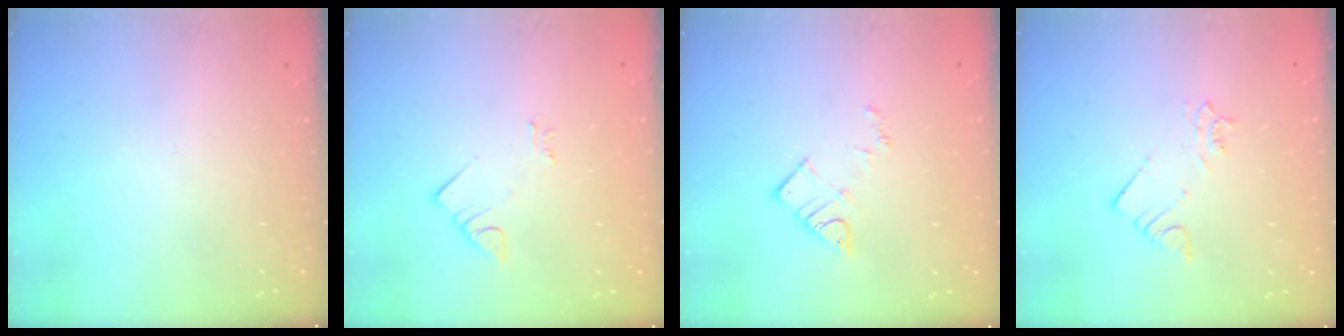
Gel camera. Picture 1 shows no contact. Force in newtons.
{"total": 2.7, "press": 2.7, "slide": 0.2}
{"total": 6.2, "press": 6.1, "slide": 0.6}
{"total": 2.1, "press": 2.1, "slide": 0.0}